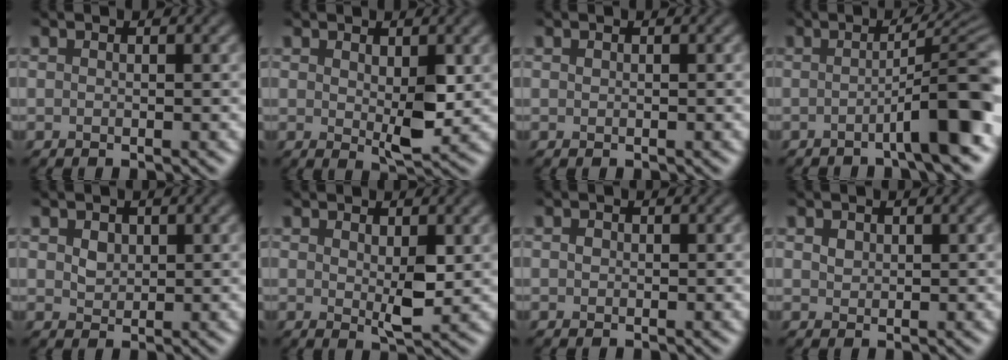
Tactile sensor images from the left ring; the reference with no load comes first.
{"total": 3.3, "force": [0.5, 1.5, 2.9], "torque": [-0.049, -0.009, 0.014]}
{"total": 0.0}
{"total": 6.9, "force": [-1.8, 0.9, 6.6], "torque": [-0.081, 0.015, -0.041]}
{"total": 1.4, "force": [0.6, 1.1, 0.6], "torque": [-0.013, 0.000, 0.013]}
{"total": 2.6, "force": [0.4, 1.1, 2.4], "torque": [-0.042, -0.008, 0.011]}
{"total": 0.5, "force": [0.0, 0.5, 0.2], "torque": [-0.001, -0.004, -0.001]}
{"total": 0.9, "force": [0.5, 0.7, 0.3], "torque": [-0.007, -0.001, 0.010]}